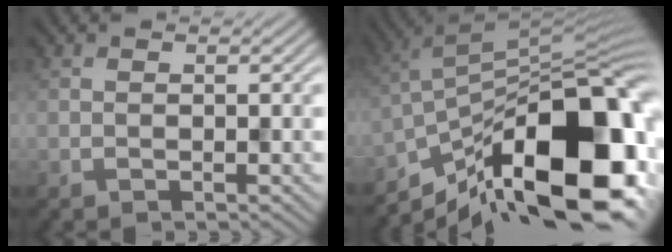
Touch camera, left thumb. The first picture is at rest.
{"total": 19.4, "force": [-10.0, 8.4, 14.3], "torque": [-0.226, -0.011, -0.168]}